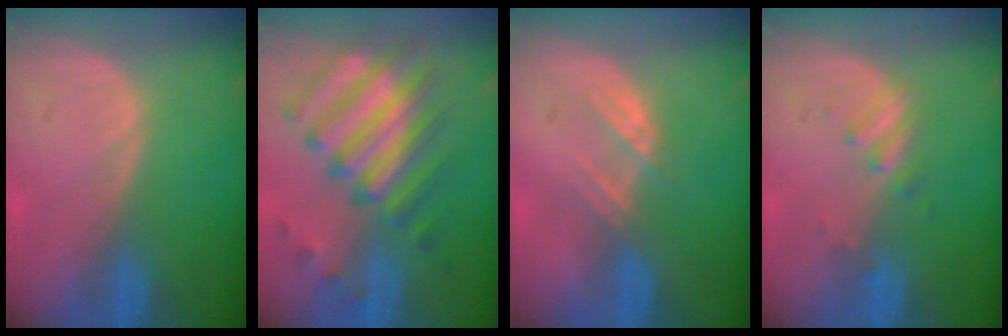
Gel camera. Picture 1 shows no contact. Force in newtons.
{"total": 9.9, "press": 9.7, "slide": 2.2}
{"total": 3.0, "press": 2.9, "slide": 0.7}
{"total": 2.3, "press": 2.3, "slide": 0.3}